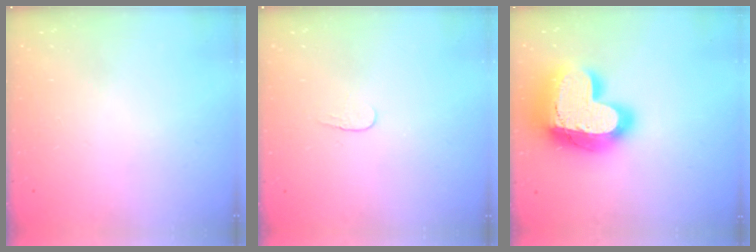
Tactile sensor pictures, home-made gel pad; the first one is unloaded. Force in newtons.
{"total": 3.5, "press": 3.4, "slide": 0.4}
{"total": 25.8, "press": 25.7, "slide": 1.9}